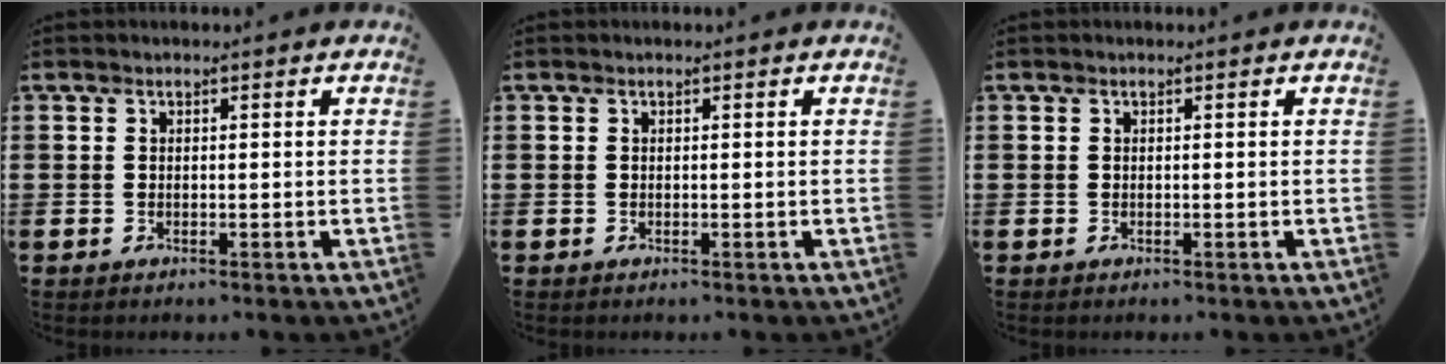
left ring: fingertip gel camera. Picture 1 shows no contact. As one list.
[{"total": 0.0}, {"total": 0.0}]